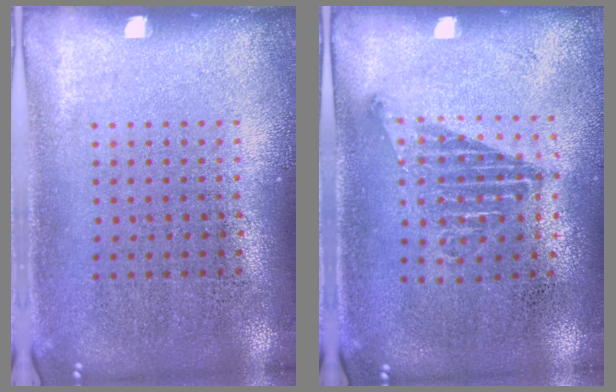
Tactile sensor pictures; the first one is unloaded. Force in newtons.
{"total": 1.1, "press": 1.0, "slide": 0.6}